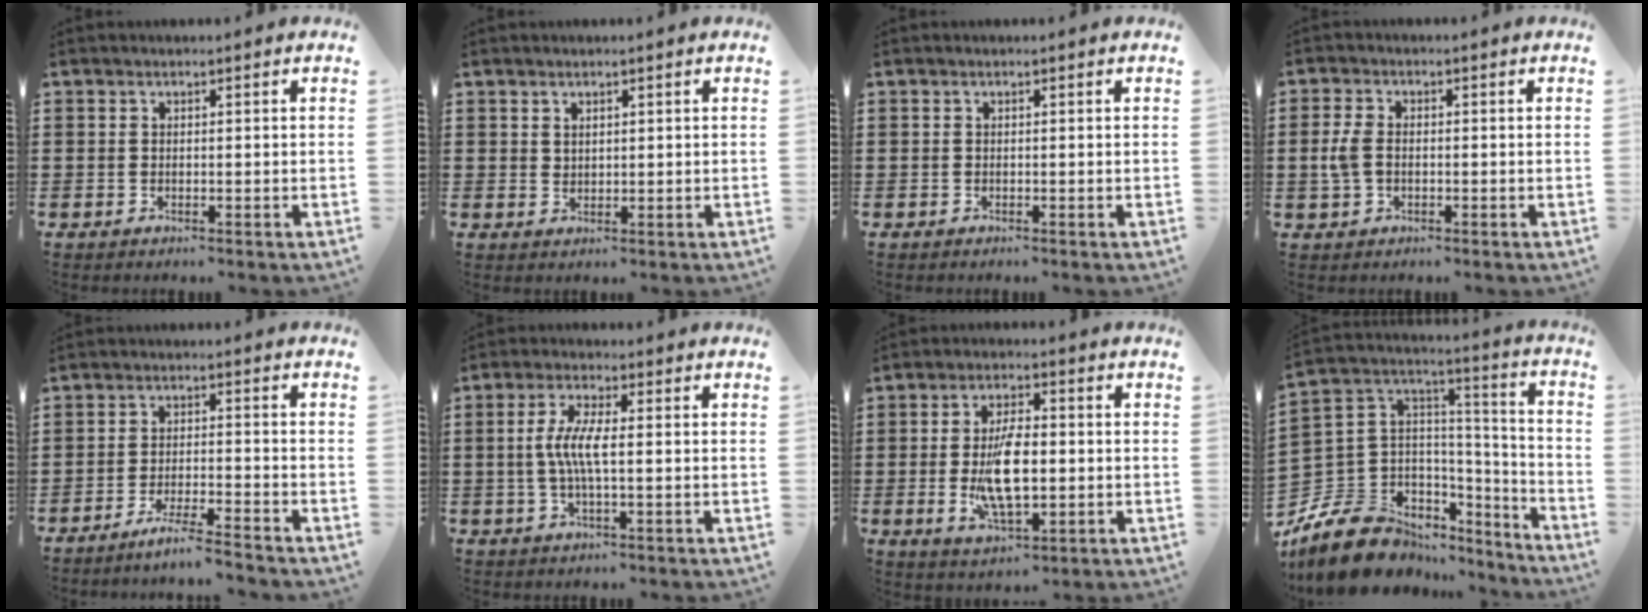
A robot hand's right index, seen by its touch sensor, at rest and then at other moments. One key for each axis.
{"total": 1.4, "fx": 1.2, "fy": 0.7, "fz": 0.2, "tx": -0.006, "ty": 0.002, "tz": 0.024}
{"total": 0.0}
{"total": 3.8, "fx": -0.3, "fy": 2.4, "fz": 2.9, "tx": -0.080, "ty": -0.001, "tz": -0.012}
{"total": 4.5, "fx": -4.1, "fy": -0.6, "fz": 1.7, "tx": -0.034, "ty": -0.010, "tz": -0.081}
{"total": 5.6, "fx": -0.4, "fy": 1.1, "fz": 5.4, "tx": -0.119, "ty": -0.007, "tz": -0.016}
{"total": 9.7, "fx": -1.0, "fy": 4.0, "fz": 8.8, "tx": -0.185, "ty": -0.005, "tz": -0.020}
{"total": 12.3, "fx": -8.2, "fy": 8.1, "fz": 4.3, "tx": -0.123, "ty": 0.017, "tz": -0.151}